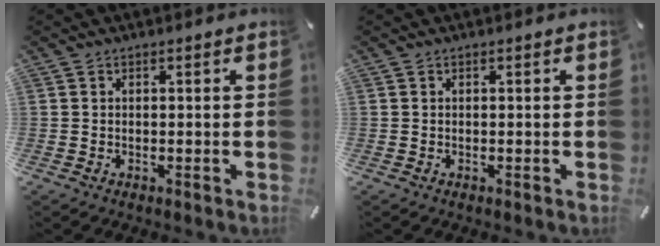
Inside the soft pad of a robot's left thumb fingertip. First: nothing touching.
{"total": 0.0}